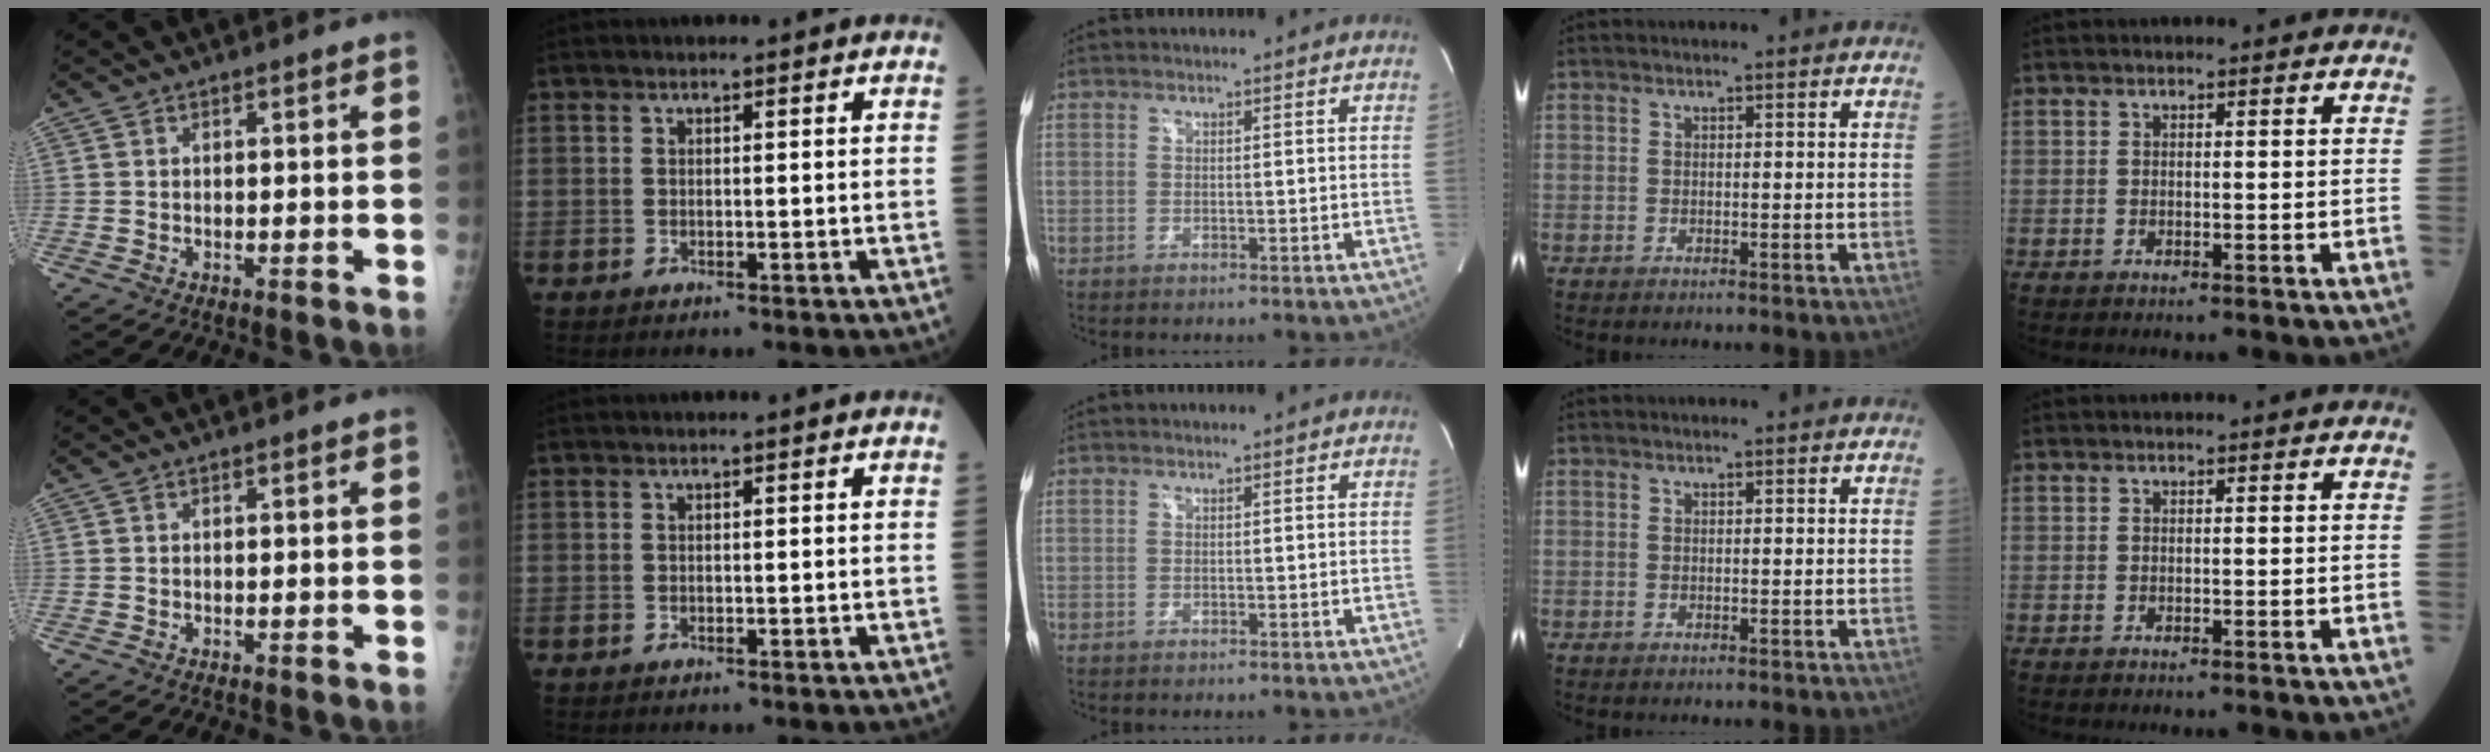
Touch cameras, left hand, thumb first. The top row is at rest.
{}